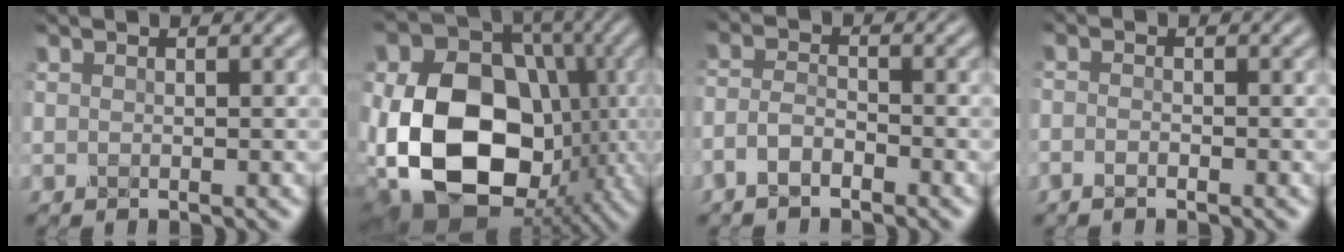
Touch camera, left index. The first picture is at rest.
{"total": 18.0, "force": [-2.8, 13.4, 11.7], "torque": [-0.237, -0.017, -0.043]}
{"total": 2.2, "force": [-1.8, 0.6, 1.2], "torque": [-0.030, 0.006, -0.042]}
{"total": 0.9, "force": [-0.8, 0.2, 0.4], "torque": [-0.012, 0.002, -0.019]}